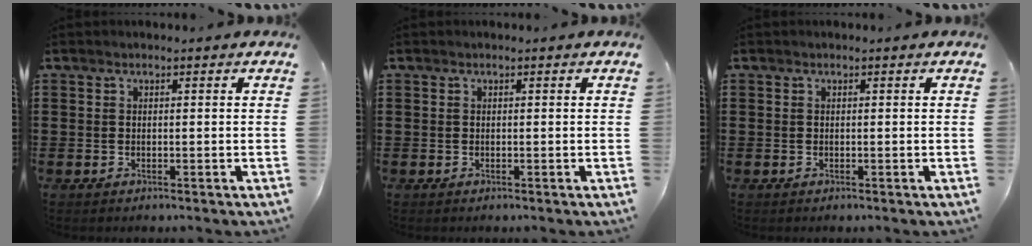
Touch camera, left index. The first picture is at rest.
{"total": 0.0}
{"total": 0.0}